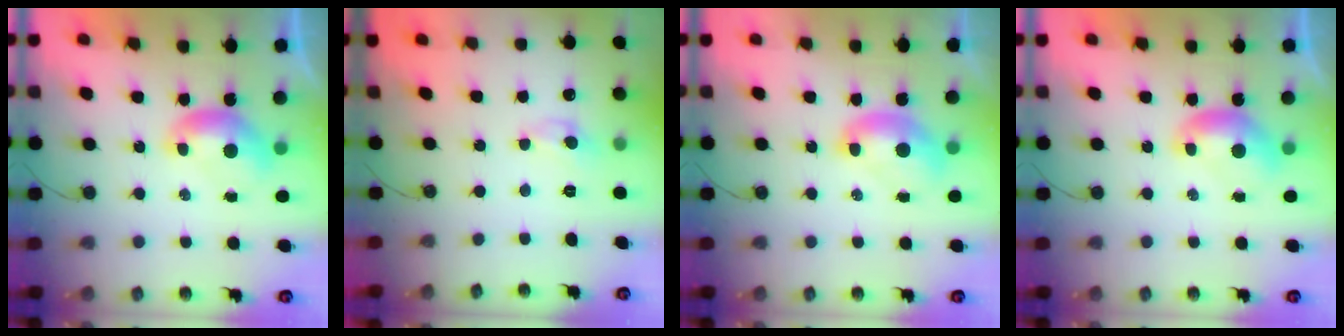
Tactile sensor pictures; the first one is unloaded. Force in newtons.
{"total": 0.0}
{"total": 1.8, "press": 1.8, "slide": 0.3}
{"total": 0.0}